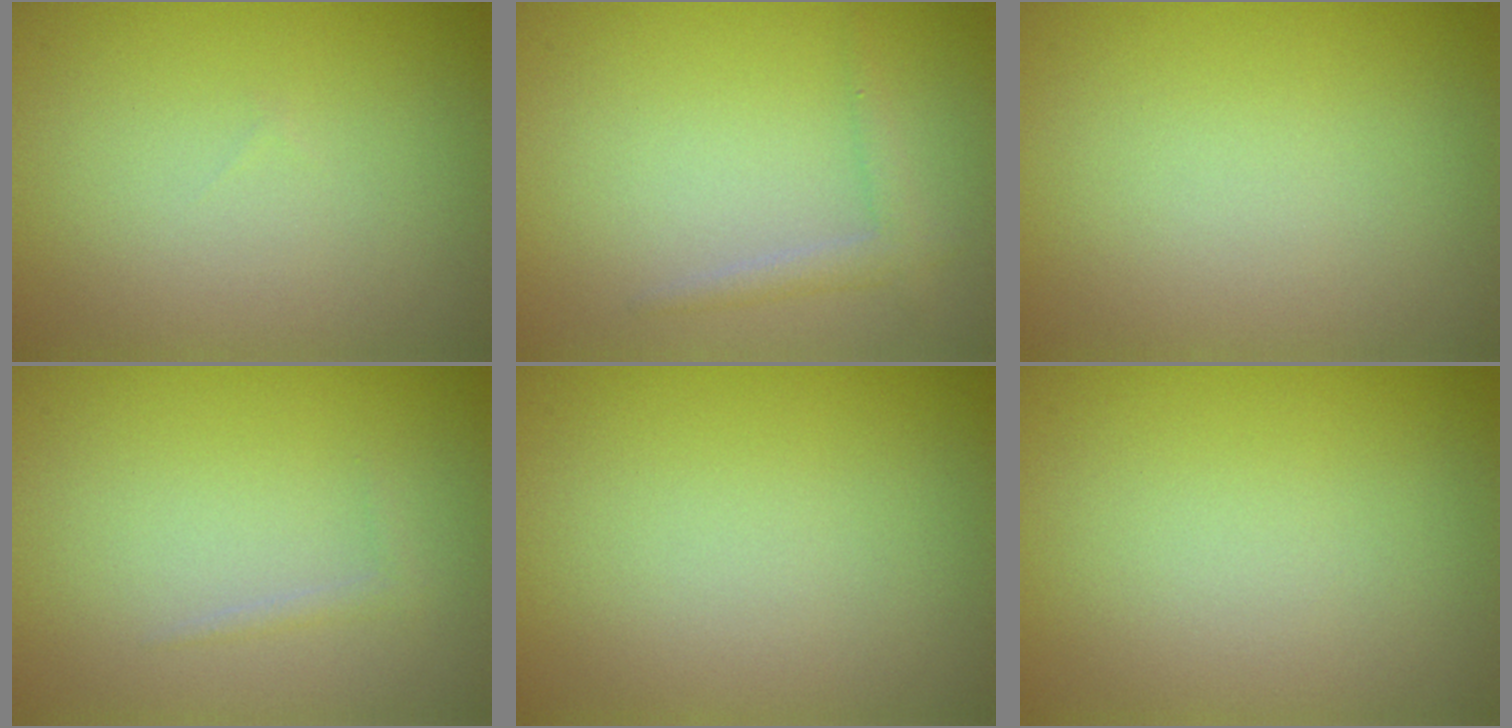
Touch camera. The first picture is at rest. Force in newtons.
{"total": 1.5, "press": 1.4, "slide": 0.1}
{"total": 0.0}
{"total": 0.6, "press": 0.6, "slide": 0.0}
{"total": 0.0}
{"total": 0.0}